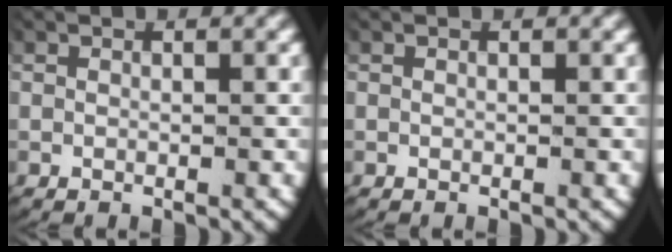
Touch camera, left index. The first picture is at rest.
{"total": 0.0}